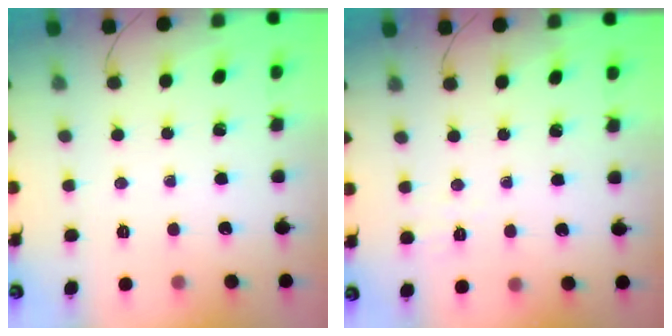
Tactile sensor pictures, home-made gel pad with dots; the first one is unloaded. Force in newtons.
{"total": 1.4, "press": 0.5, "slide": 1.3}